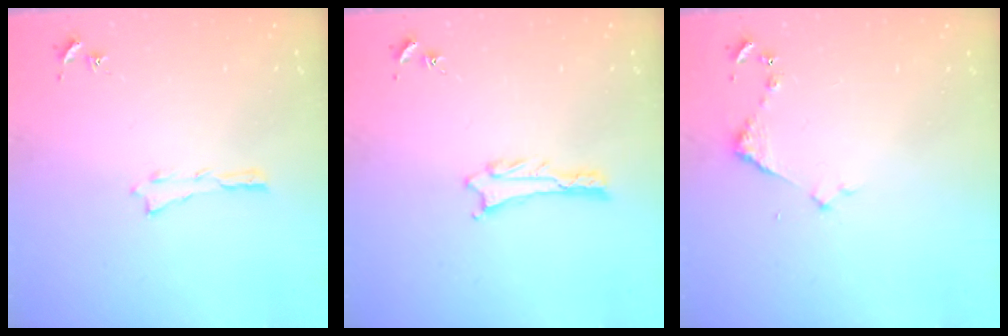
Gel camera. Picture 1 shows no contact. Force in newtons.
{"total": 1.1, "press": 1.1, "slide": 0.1}
{"total": 2.9, "press": 2.9, "slide": 0.3}